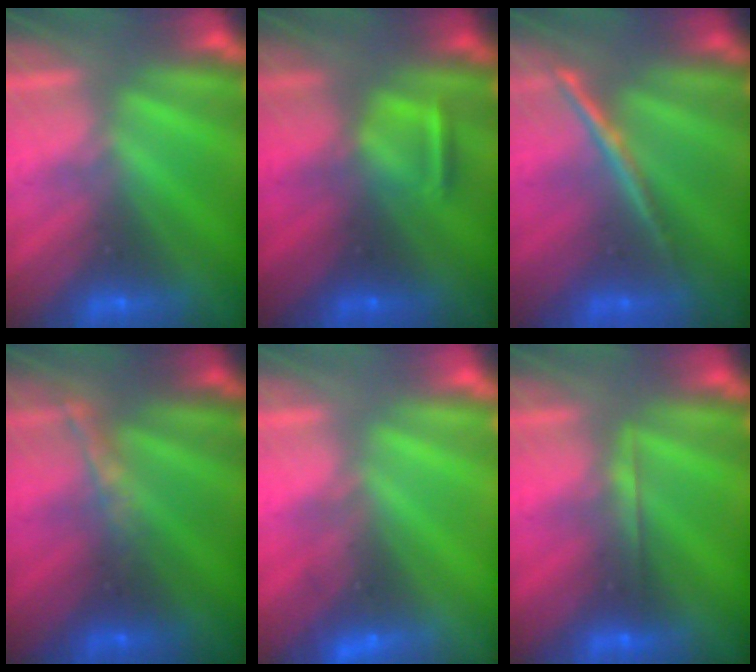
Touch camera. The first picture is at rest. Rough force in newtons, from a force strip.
{"total": 2.9}
{"total": 1.8}
{"total": 1.6}
{"total": 2.3}
{"total": 1.8}